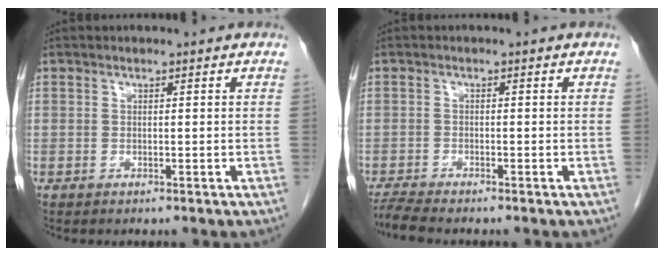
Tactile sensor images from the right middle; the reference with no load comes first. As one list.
[{"total": 3.2, "force": [-2.9, -0.6, 1.0], "torque": [-0.028, -0.017, -0.055]}]